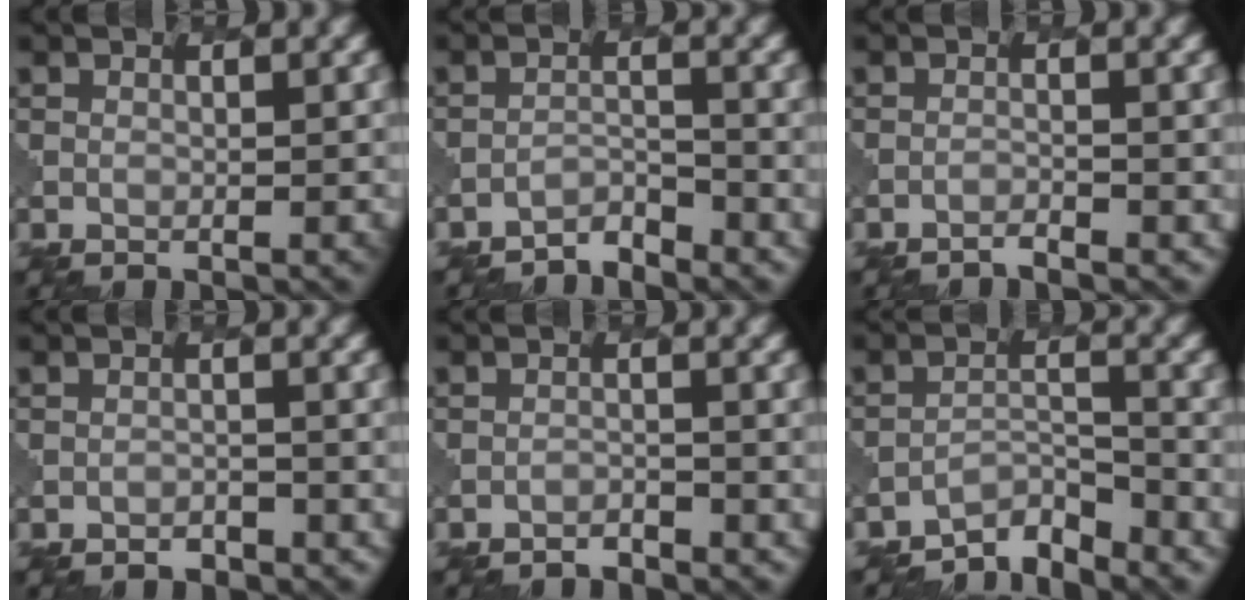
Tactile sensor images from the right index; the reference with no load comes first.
{"total": 1.8, "force": [-1.6, -0.1, -0.8], "torque": [0.005, 0.004, -0.033]}
{"total": 1.1, "force": [-0.4, -0.4, -0.9], "torque": [0.006, 0.000, -0.013]}
{"total": 0.9, "force": [-0.4, 0.0, -0.8], "torque": [0.003, -0.002, -0.007]}
{"total": 1.1, "force": [-0.5, -0.2, -1.0], "torque": [0.008, 0.001, -0.013]}
{"total": 2.8, "force": [-2.8, 0.3, -0.3], "torque": [0.001, 0.004, -0.054]}